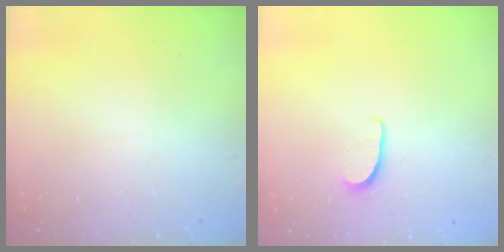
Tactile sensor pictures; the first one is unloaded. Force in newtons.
{"total": 5.8, "press": 5.7, "slide": 0.5}